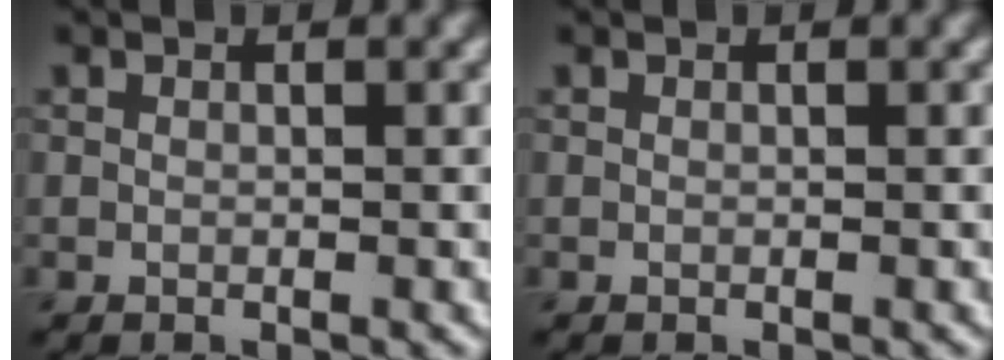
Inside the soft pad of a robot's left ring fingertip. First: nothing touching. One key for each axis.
{"total": 0.0}